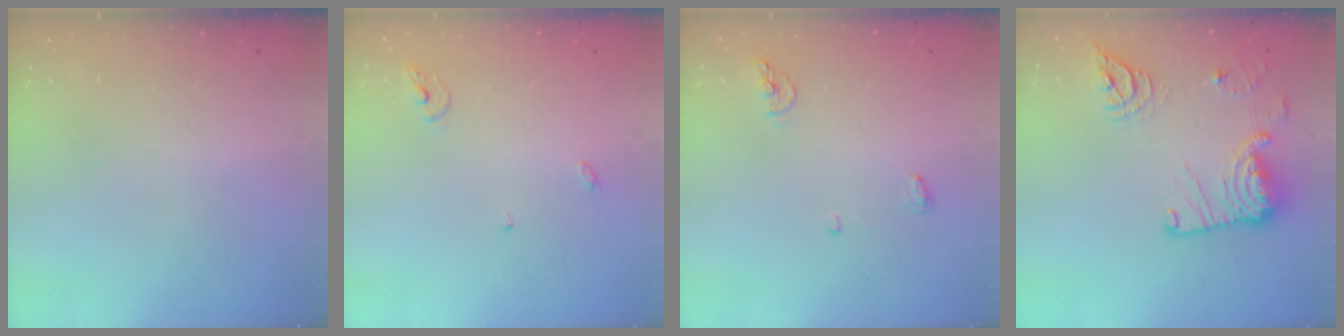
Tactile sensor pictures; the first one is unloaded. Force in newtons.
{"total": 4.9, "press": 4.9, "slide": 0.4}
{"total": 5.2, "press": 5.0, "slide": 1.2}
{"total": 17.4, "press": 17.2, "slide": 2.7}